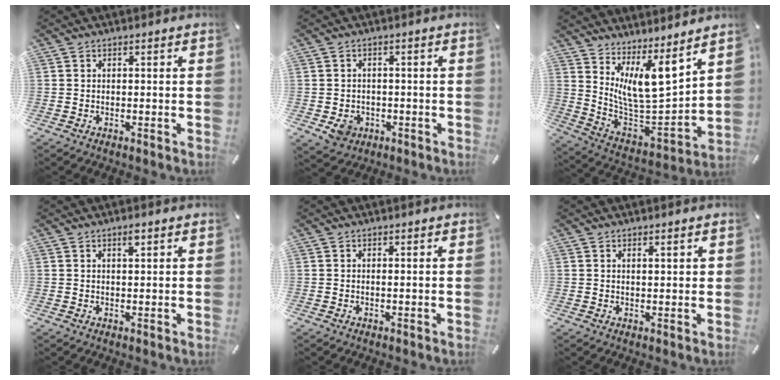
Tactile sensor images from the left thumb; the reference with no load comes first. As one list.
[{"total": 4.8, "force": [-1.4, 4.2, 1.8], "torque": [-0.018, 0.004, -0.024]}, {"total": 14.3, "force": [8.8, 5.7, 9.7], "torque": [-0.179, -0.076, 0.161]}, {"total": 1.6, "force": [1.0, 0.4, 1.2], "torque": [-0.018, -0.002, 0.016]}, {"total": 0.0}, {"total": 1.2, "force": [0.9, 0.4, 0.8], "torque": [-0.015, 0.001, 0.015]}]